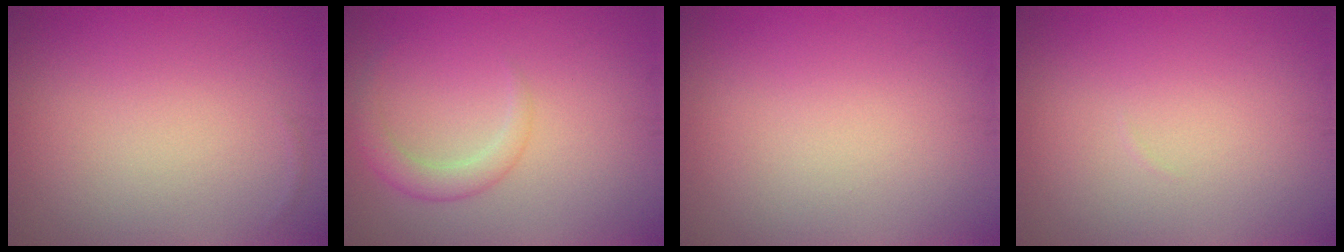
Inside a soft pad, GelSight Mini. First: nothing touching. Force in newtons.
{"total": 2.3, "press": 2.2, "slide": 0.1}
{"total": 0.0}
{"total": 0.0}